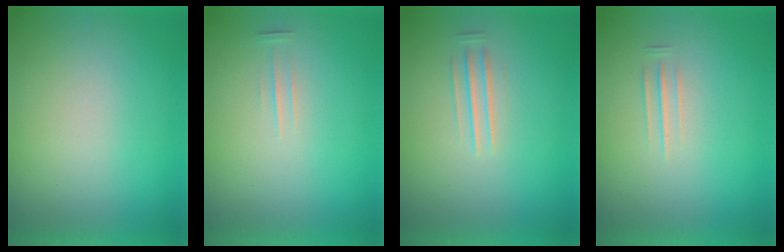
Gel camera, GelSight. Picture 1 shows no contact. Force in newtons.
{"total": 1.3}
{"total": 1.6}
{"total": 1.4}